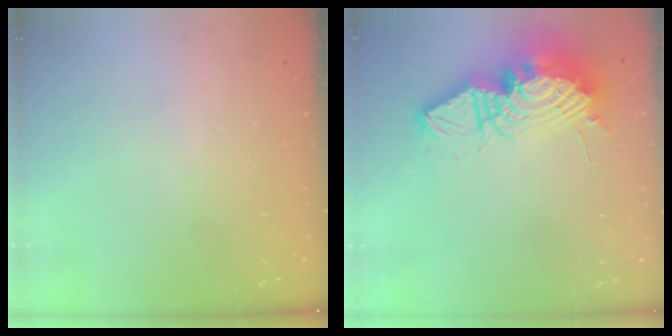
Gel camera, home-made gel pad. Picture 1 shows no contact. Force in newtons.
{"total": 22.6, "press": 22.5, "slide": 2.2}